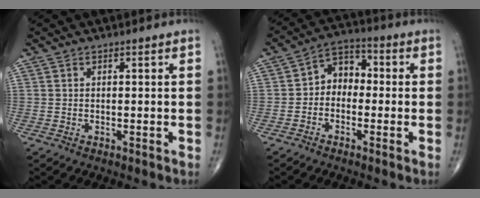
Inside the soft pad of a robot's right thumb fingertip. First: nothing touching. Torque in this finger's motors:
{"motor_torque": [-0.07, 0.00, -0.08, -0.01, -0.04]}